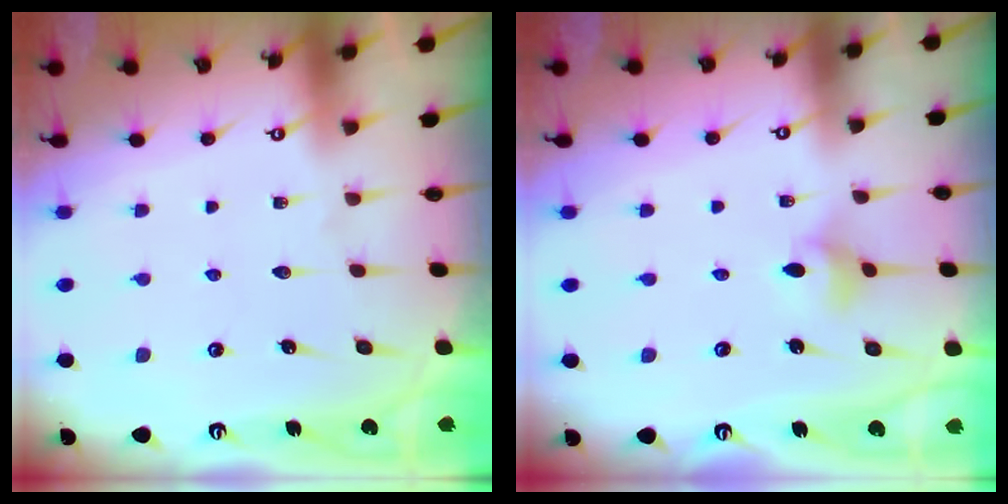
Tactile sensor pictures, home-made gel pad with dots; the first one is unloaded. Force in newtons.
{"total": 4.2, "press": 4.2, "slide": 0.7}